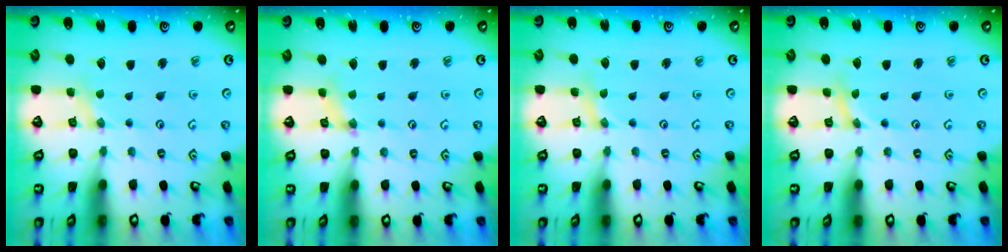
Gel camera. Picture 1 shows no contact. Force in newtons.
{"total": 1.6, "press": 1.6, "slide": 0.2}
{"total": 1.2, "press": 1.2, "slide": 0.2}
{"total": 0.0}